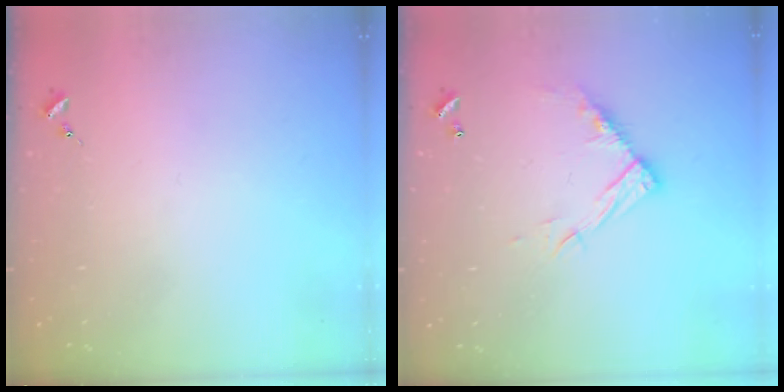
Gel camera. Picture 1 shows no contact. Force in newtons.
{"total": 11.4, "press": 11.4, "slide": 0.7}